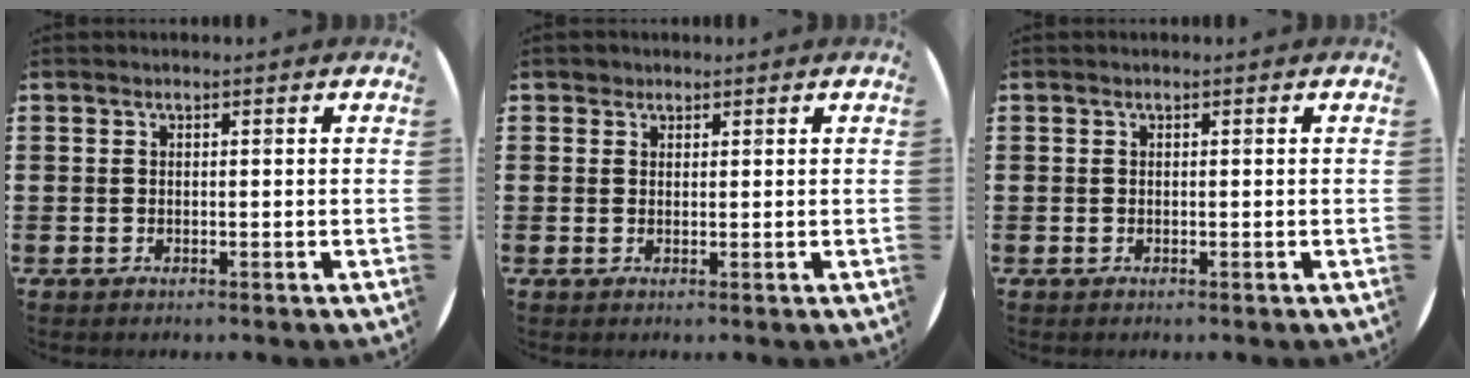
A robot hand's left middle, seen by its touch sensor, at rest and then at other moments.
{"total": 1.1, "force": [0.9, 0.6, -0.1], "torque": [0.009, 0.000, 0.016]}
{"total": 0.0}